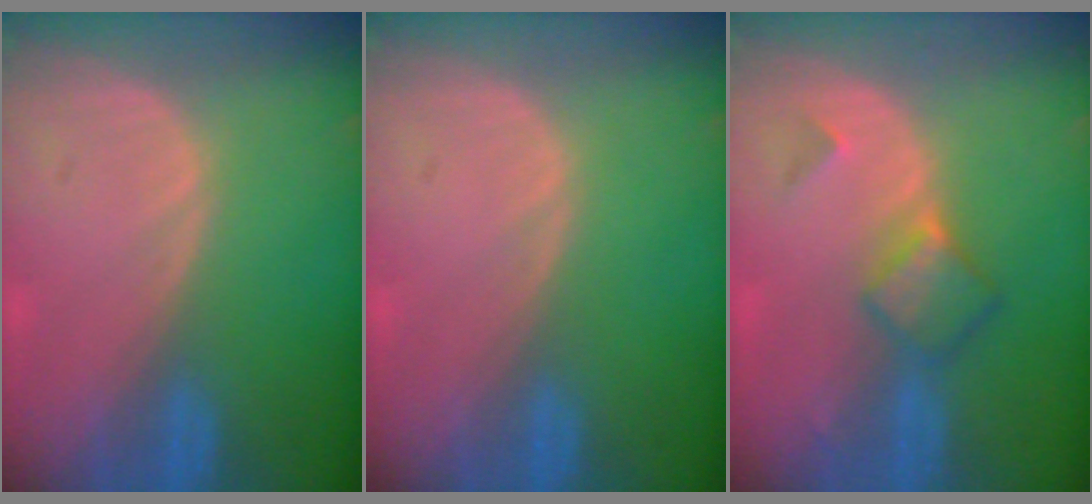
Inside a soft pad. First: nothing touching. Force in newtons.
{"total": 0.0}
{"total": 5.0, "press": 4.4, "slide": 2.4}